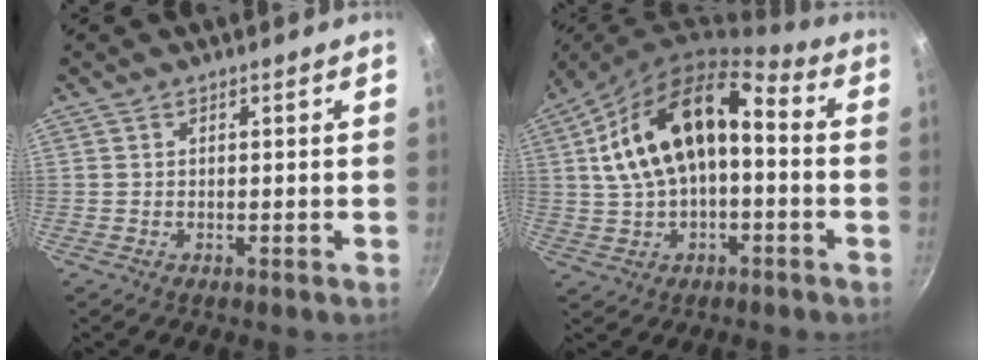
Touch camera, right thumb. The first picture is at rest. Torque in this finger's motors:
{"motor_torque": [-0.10, 1.76, 0.17, 0.02, 0.59]}